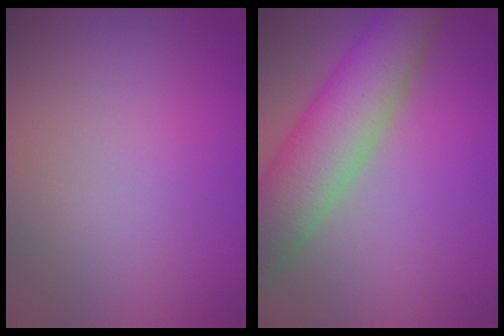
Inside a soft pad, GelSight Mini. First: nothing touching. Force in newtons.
{"total": 8.7, "press": 8.6, "slide": 0.5}